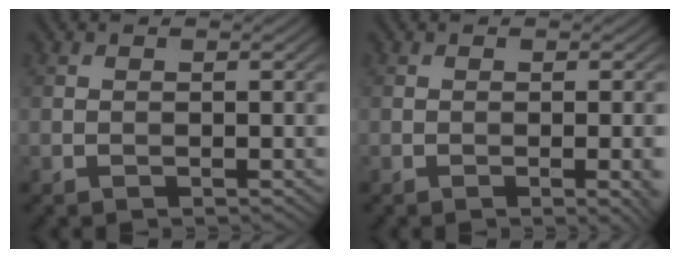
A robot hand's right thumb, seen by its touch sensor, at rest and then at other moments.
{"total": 2.6, "force": [-0.6, 0.4, 2.5], "torque": [-0.034, 0.002, -0.011]}